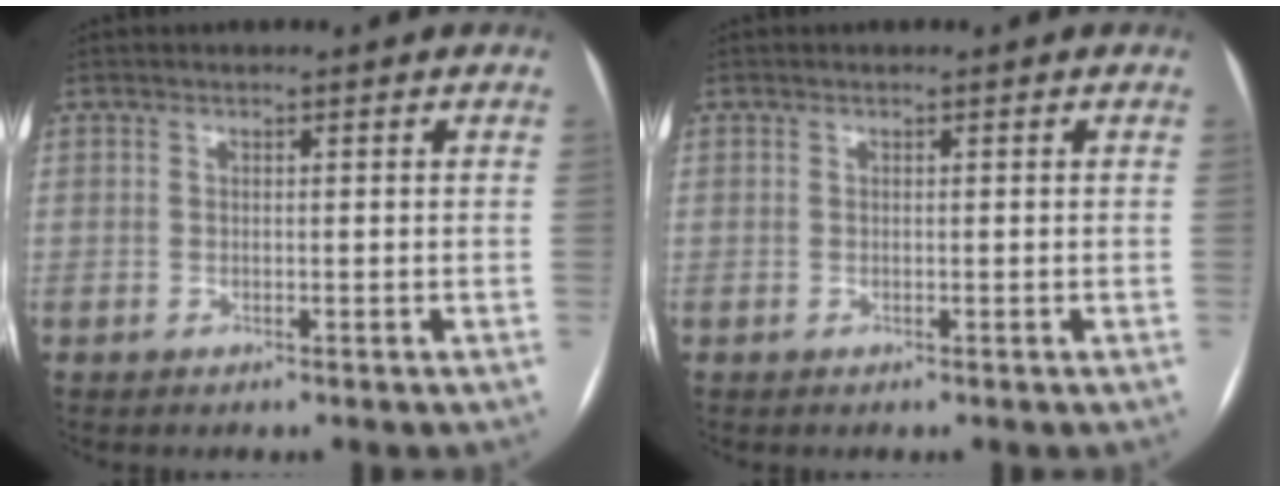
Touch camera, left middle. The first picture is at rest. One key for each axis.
{"total": 0.0}